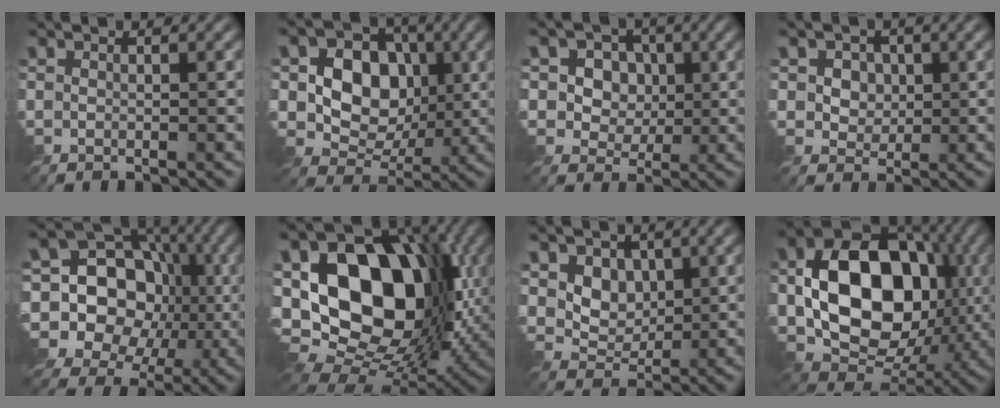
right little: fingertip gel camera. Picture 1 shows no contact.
{"total": 7.4, "force": [0.7, 6.0, 4.3], "torque": [-0.072, -0.004, -0.002]}
{"total": 8.7, "force": [3.1, 7.2, 3.6], "torque": [-0.079, 0.016, 0.034]}
{"total": 3.7, "force": [1.2, 3.1, 1.7], "torque": [-0.039, -0.001, 0.021]}
{"total": 18.1, "force": [-0.5, 15.9, 8.6], "torque": [-0.188, 0.047, -0.051]}
{"total": 17.3, "force": [1.2, 12.3, 12.0], "torque": [-0.217, 0.002, 0.024]}
{"total": 3.8, "force": [1.1, 3.0, 2.0], "torque": [-0.047, -0.021, 0.022]}
{"total": 13.6, "force": [0.3, 10.0, 9.2], "torque": [-0.133, -0.007, 0.005]}